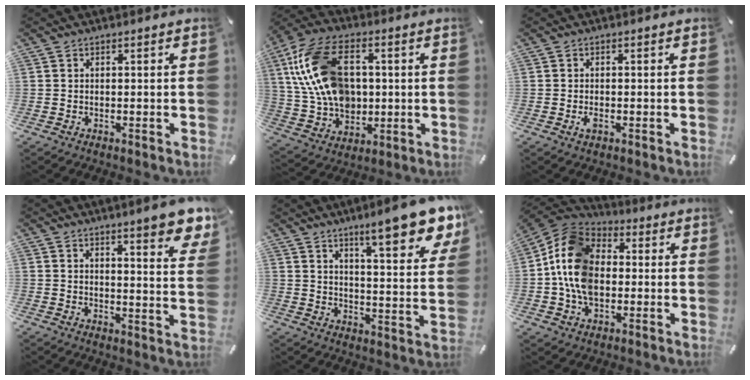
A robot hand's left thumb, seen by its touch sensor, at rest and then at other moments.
{"total": 18.7, "force": [2.8, 13.4, 12.8], "torque": [-0.284, 0.015, 0.052]}
{"total": 1.6, "force": [-0.7, 0.8, 1.3], "torque": [-0.030, -0.002, -0.014]}
{"total": 8.5, "force": [6.4, 1.8, 5.2], "torque": [-0.068, -0.047, 0.106]}
{"total": 15.3, "force": [11.4, 3.5, 9.7], "torque": [-0.137, -0.080, 0.185]}
{"total": 14.0, "force": [-2.0, 10.9, 8.7], "torque": [-0.211, 0.023, -0.041]}